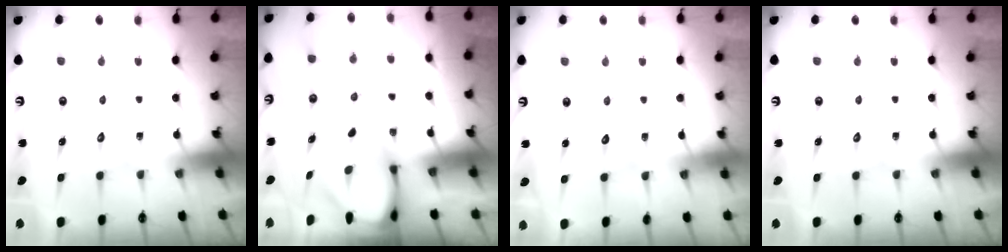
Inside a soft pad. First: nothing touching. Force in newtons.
{"total": 3.5, "press": 3.5, "slide": 0.3}
{"total": 3.9, "press": 3.9, "slide": 0.4}
{"total": 0.0}